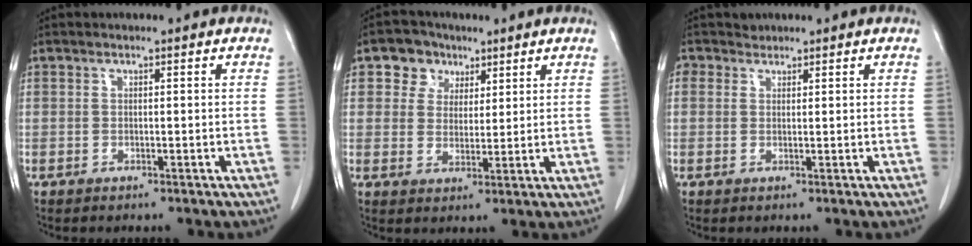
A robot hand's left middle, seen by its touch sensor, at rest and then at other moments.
{"total": 5.5, "force": [2.9, 4.6, 1.2], "torque": [-0.025, 0.017, 0.052]}
{"total": 1.6, "force": [1.1, 1.1, -0.2], "torque": [0.005, 0.011, 0.016]}